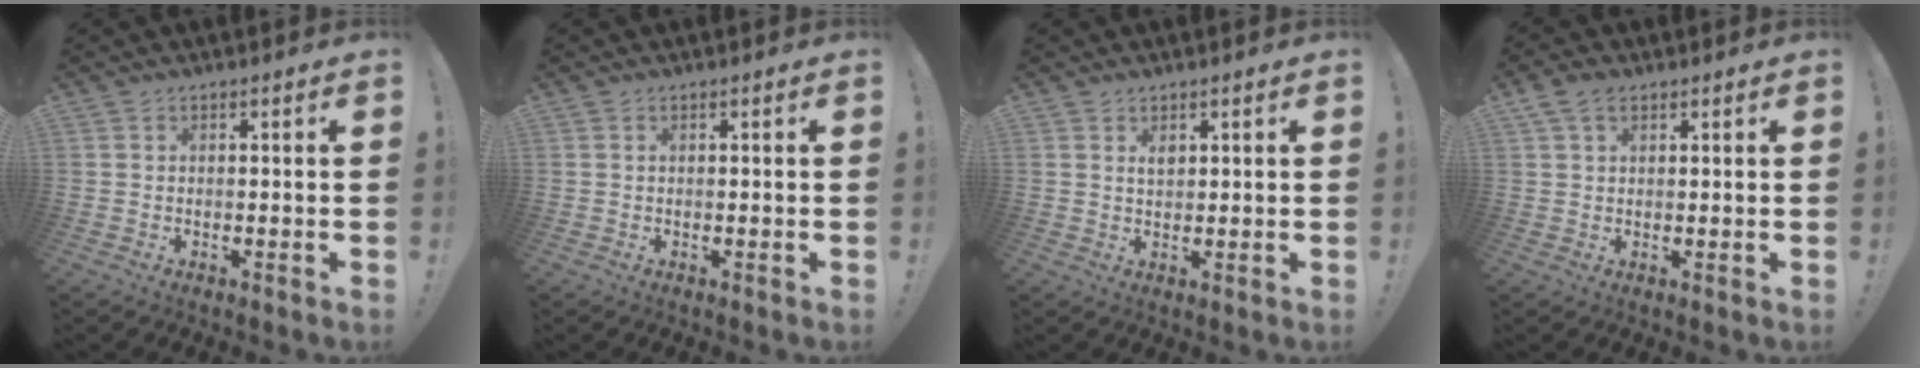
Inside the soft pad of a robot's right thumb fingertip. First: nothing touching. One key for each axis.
{"total": 0.0}
{"total": 1.9, "fx": 1.2, "fy": 1.0, "fz": 1.0, "tx": -0.008, "ty": -0.005, "tz": 0.019}
{"total": 4.6, "fx": 2.3, "fy": 3.1, "fz": 2.6, "tx": -0.046, "ty": 0.000, "tz": 0.045}